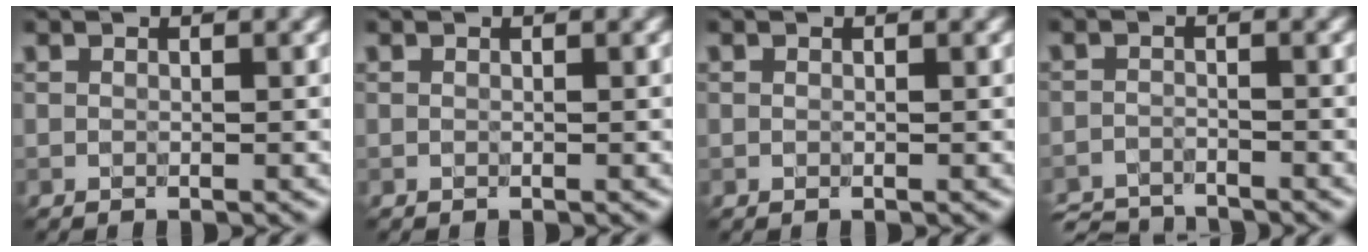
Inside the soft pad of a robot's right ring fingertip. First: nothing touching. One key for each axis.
{"total": 0.0}
{"total": 0.0}
{"total": 4.4, "fx": -4.3, "fy": 0.6, "fz": 0.8, "tx": -0.017, "ty": -0.011, "tz": -0.081}